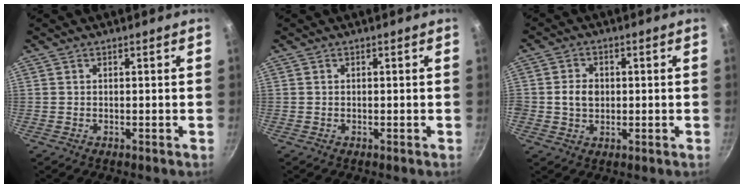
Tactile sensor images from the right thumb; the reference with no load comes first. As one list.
[{"total": 0.0}, {"total": 4.5, "force": [0.1, 3.7, 2.7], "torque": [-0.033, 0.005, 0.000]}]